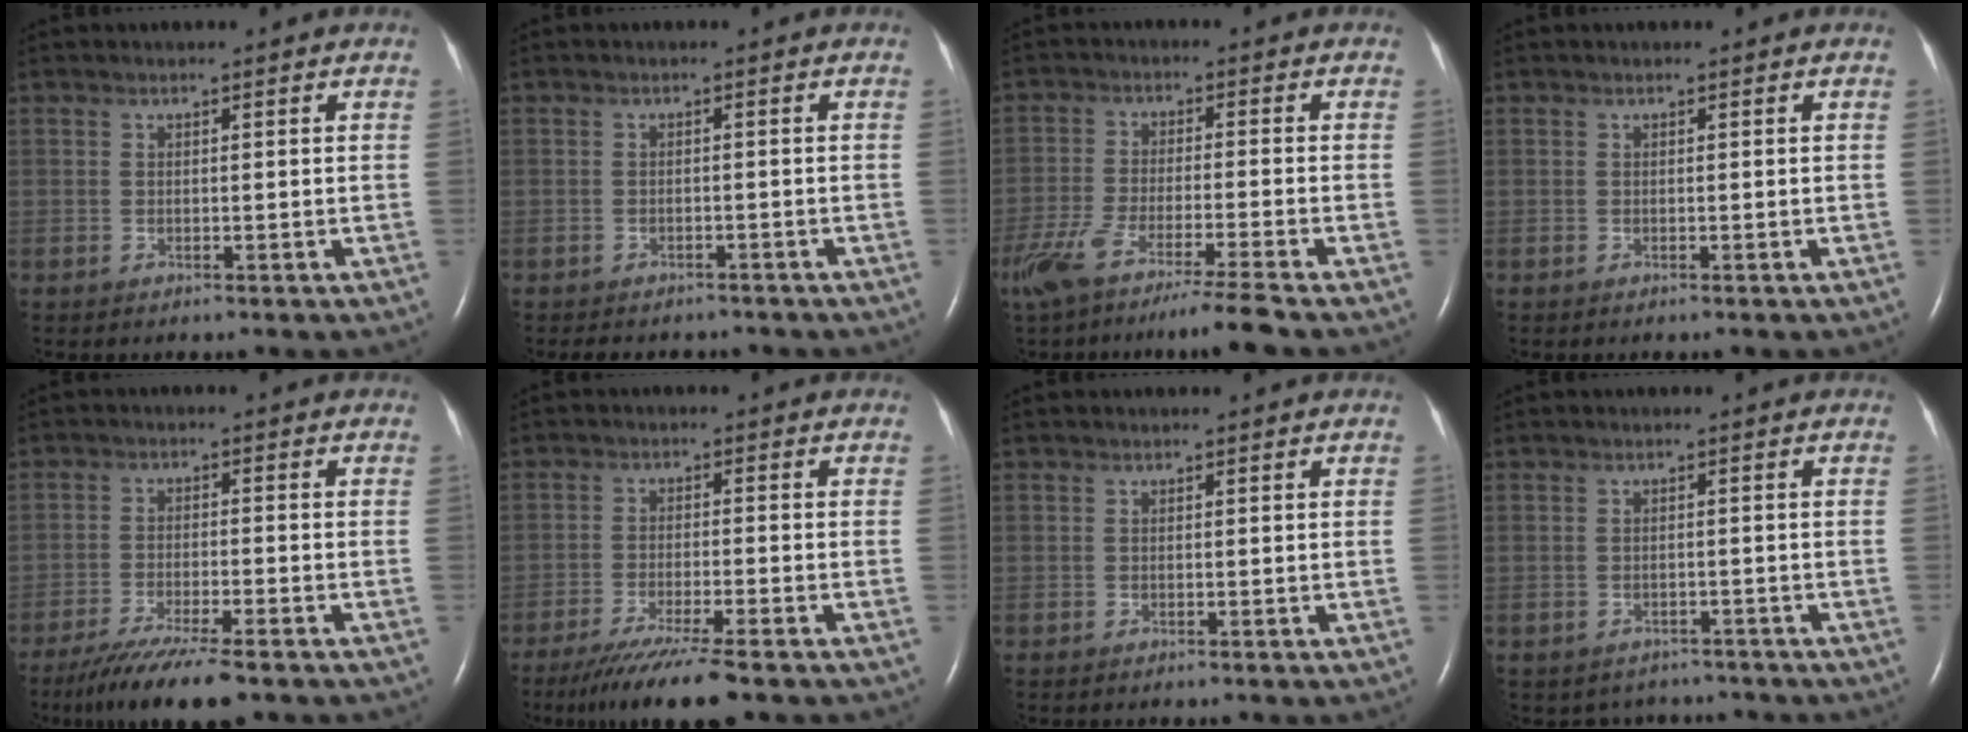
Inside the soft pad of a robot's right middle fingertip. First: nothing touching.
{"total": 6.3, "force": [-5.5, 2.5, 1.8], "torque": [-0.025, 0.003, -0.065]}
{"total": 12.1, "force": [-9.4, -1.2, 7.6], "torque": [-0.133, -0.039, -0.156]}
{"total": 0.0}
{"total": 9.5, "force": [-7.3, 0.5, 6.1], "torque": [-0.104, -0.025, -0.119]}
{"total": 9.3, "force": [-7.1, -0.3, 6.0], "torque": [-0.099, -0.027, -0.116]}
{"total": 0.0}
{"total": 4.2, "force": [-3.6, 2.0, -0.3], "torque": [0.001, 0.010, -0.044]}